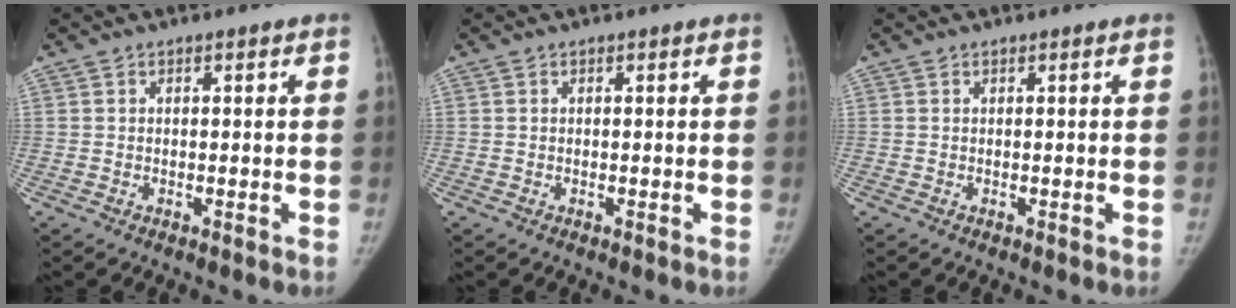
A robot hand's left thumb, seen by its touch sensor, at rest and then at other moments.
{"total": 0.0}
{"total": 0.0}